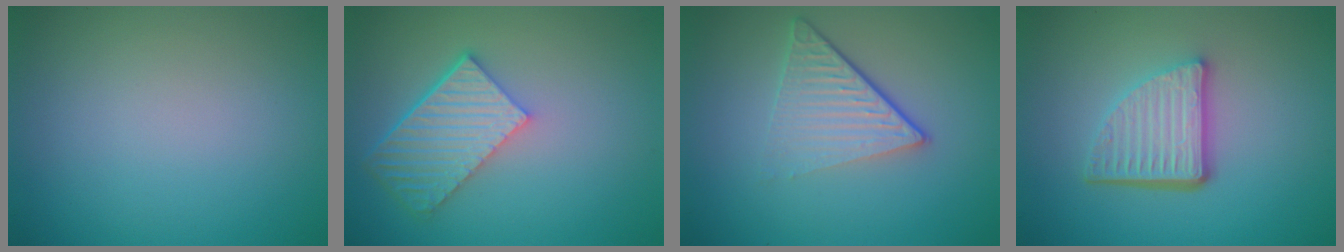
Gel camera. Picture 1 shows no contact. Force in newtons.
{"total": 5.7, "press": 4.1, "slide": 3.9}
{"total": 4.7, "press": 2.9, "slide": 3.7}
{"total": 5.1, "press": 3.6, "slide": 3.6}